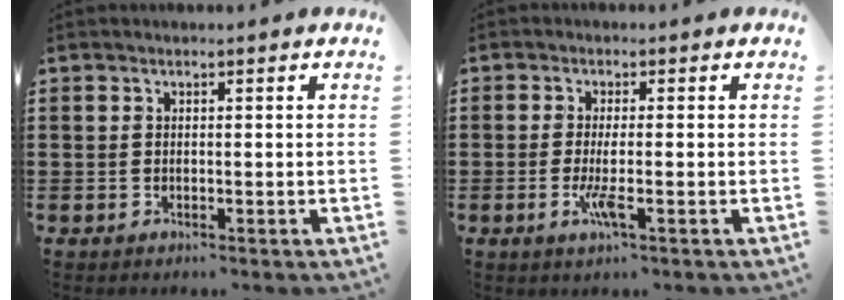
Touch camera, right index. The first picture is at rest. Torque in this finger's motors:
{"motor_torque": [0.52, 0.04, 0.07, 0.03]}